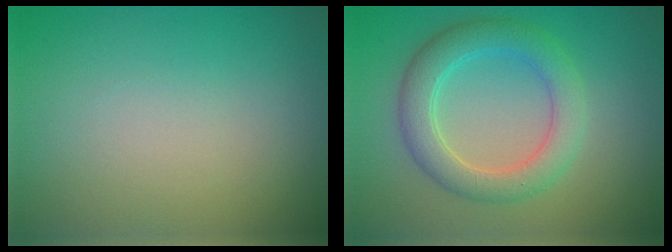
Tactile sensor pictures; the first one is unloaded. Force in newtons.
{"total": 4.6, "press": 4.6, "slide": 0.2}